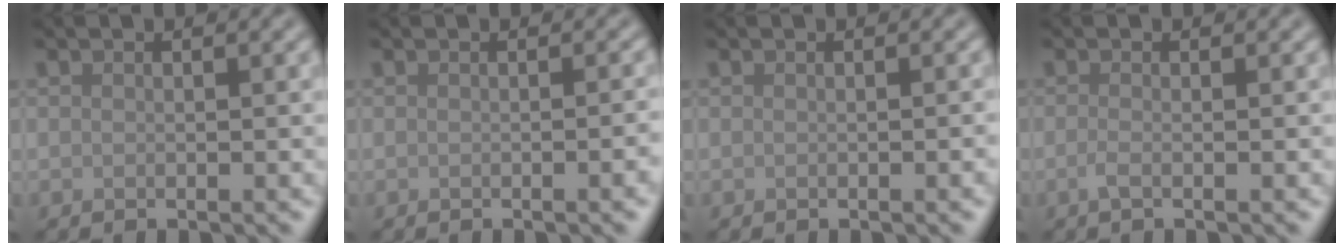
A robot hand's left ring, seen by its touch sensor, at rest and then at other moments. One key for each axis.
{"total": 1.8, "fx": -0.4, "fy": 0.4, "fz": 1.7, "tx": -0.013, "ty": 0.001, "tz": -0.005}
{"total": 0.7, "fx": -0.2, "fy": 0.1, "fz": 0.6, "tx": -0.005, "ty": 0.002, "tz": -0.002}
{"total": 1.2, "fx": -0.4, "fy": 0.4, "fz": 1.0, "tx": -0.020, "ty": -0.004, "tz": -0.011}